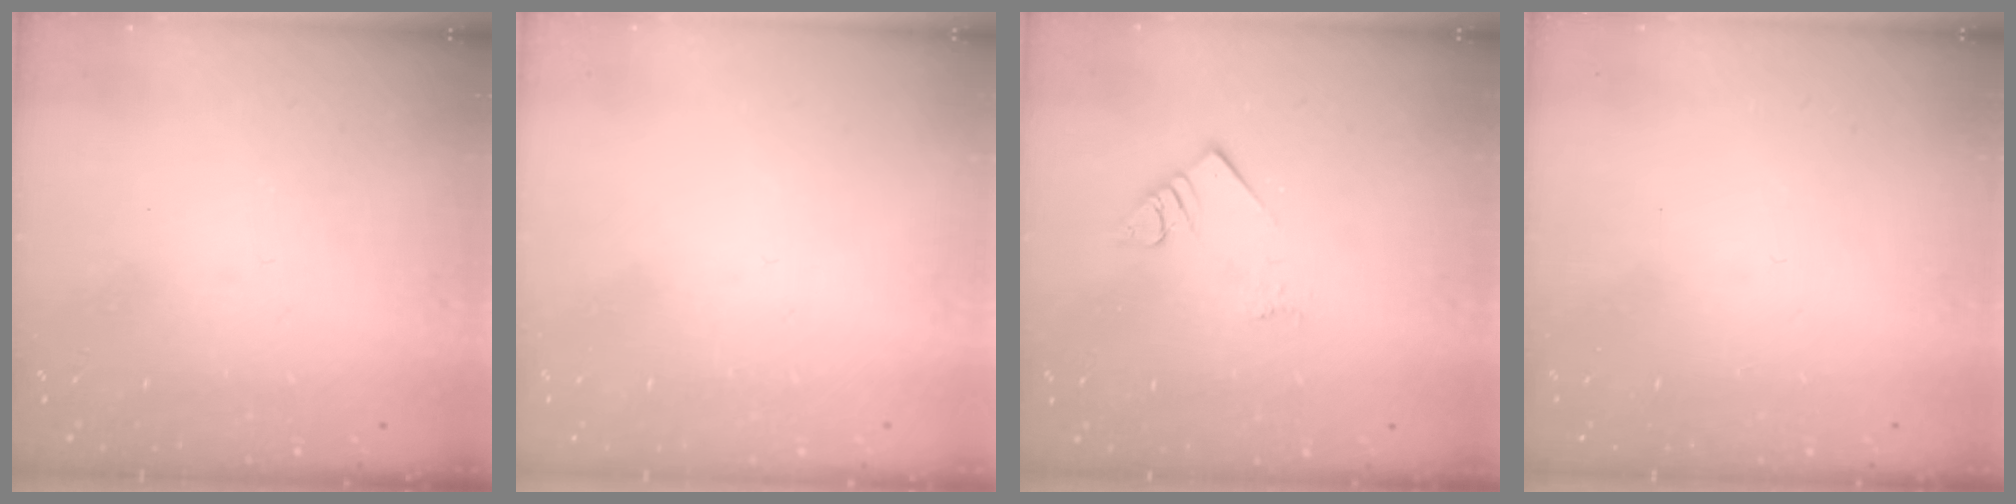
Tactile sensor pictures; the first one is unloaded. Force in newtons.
{"total": 1.9, "press": 1.9, "slide": 0.1}
{"total": 4.7, "press": 4.7, "slide": 0.4}
{"total": 1.6, "press": 1.6, "slide": 0.1}